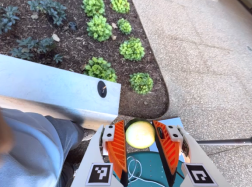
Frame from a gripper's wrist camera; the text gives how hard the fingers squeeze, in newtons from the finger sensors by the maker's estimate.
{"total": 8.6, "left": 8.5, "right": 8.7}